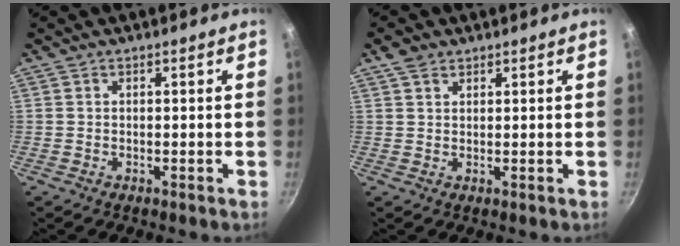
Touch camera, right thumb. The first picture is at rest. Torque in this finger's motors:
{"motor_torque": [-0.01, 0.05, 0.23, -0.38, -0.03]}